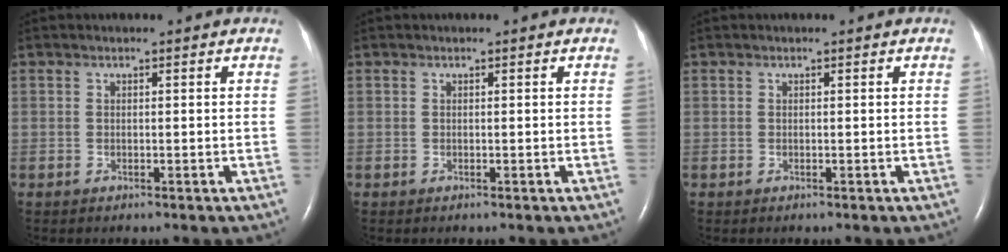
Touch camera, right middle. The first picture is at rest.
{"total": 0.0}
{"total": 0.0}